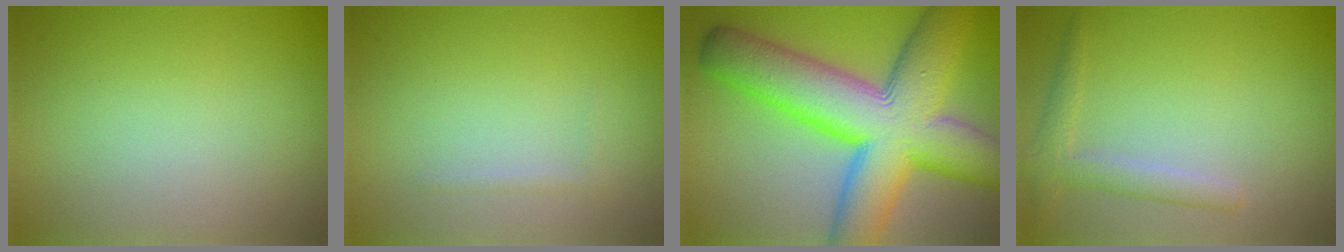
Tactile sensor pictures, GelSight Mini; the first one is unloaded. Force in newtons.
{"total": 0.5, "press": 0.5, "slide": 0.0}
{"total": 14.8, "press": 14.8, "slide": 0.5}
{"total": 2.3, "press": 2.2, "slide": 0.2}